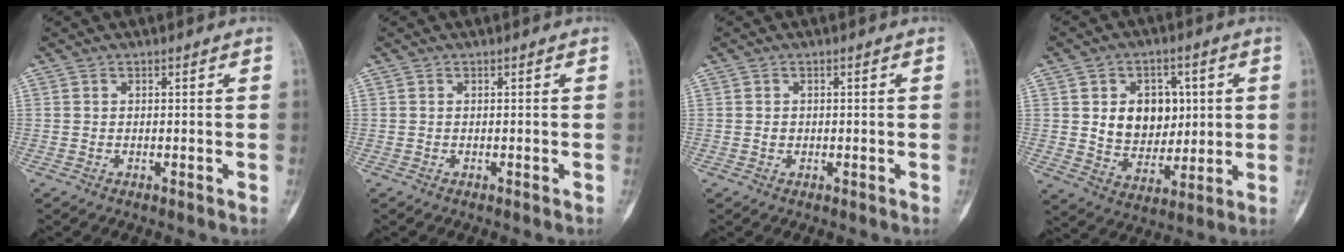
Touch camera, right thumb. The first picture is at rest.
{"total": 0.0}
{"total": 0.8, "force": [-0.1, 0.7, 0.4], "torque": [-0.006, 0.002, 0.000]}
{"total": 12.2, "force": [2.3, 9.2, 7.7], "torque": [-0.064, -0.012, 0.049]}